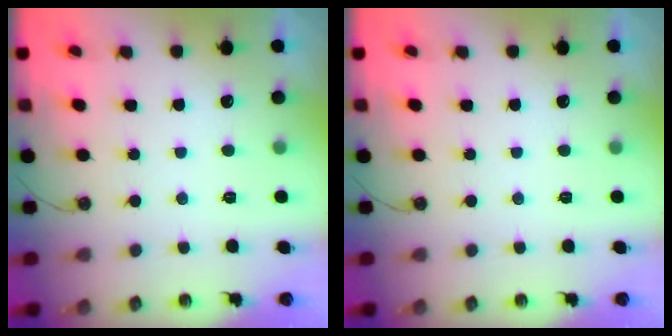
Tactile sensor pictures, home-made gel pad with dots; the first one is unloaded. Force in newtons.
{"total": 0.0}